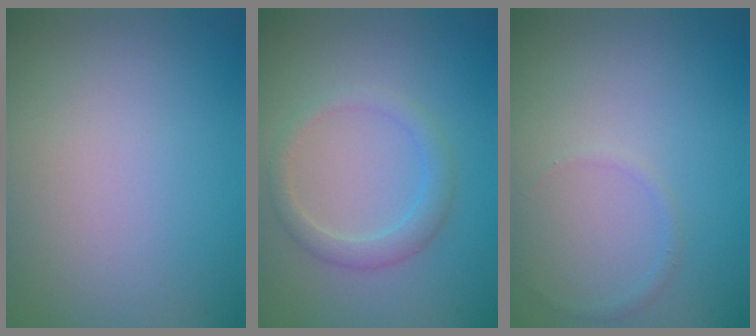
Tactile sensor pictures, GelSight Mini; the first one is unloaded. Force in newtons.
{"total": 2.2, "press": 2.2, "slide": 0.0}
{"total": 0.6, "press": 0.6, "slide": 0.0}